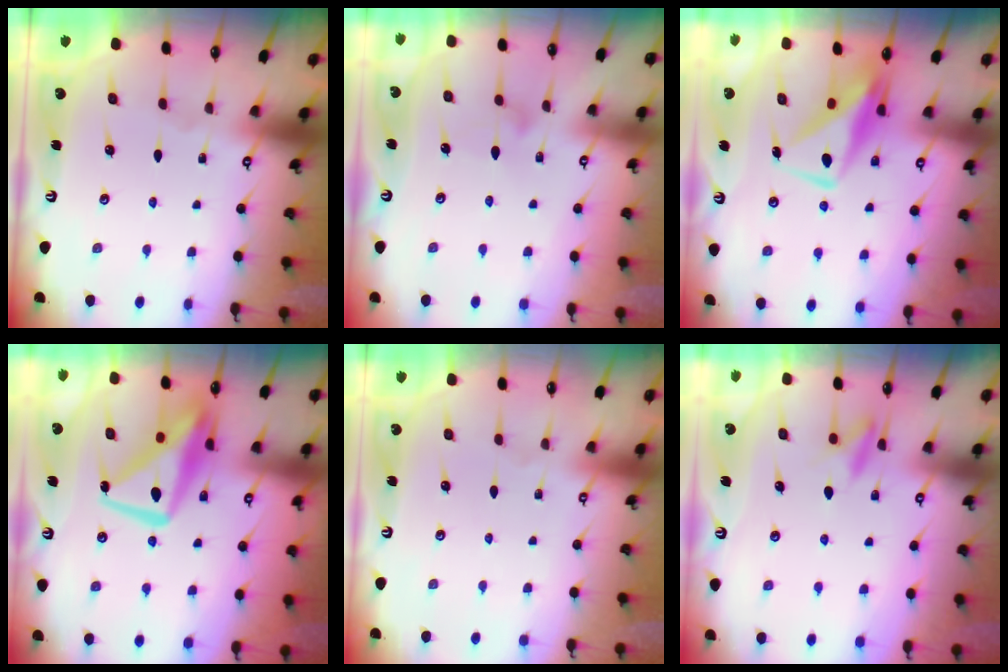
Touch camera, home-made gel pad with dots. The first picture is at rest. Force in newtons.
{"total": 8.2, "press": 8.2, "slide": 0.3}
{"total": 7.5, "press": 7.5, "slide": 0.9}
{"total": 13.4, "press": 13.3, "slide": 1.6}
{"total": 4.0, "press": 4.0, "slide": 0.1}
{"total": 8.0, "press": 7.9, "slide": 1.0}